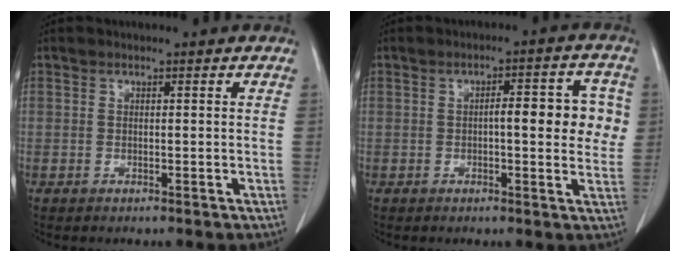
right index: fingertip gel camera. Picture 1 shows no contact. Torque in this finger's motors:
{"motor_torque": [0.14, 0.30, 0.02, 0.04]}